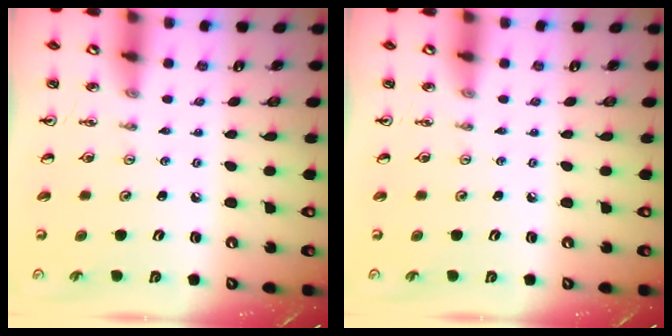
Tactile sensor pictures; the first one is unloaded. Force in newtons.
{"total": 0.0}